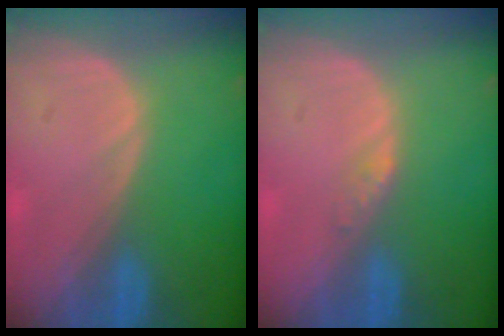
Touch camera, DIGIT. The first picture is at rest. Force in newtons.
{"total": 1.2, "press": 1.2, "slide": 0.1}